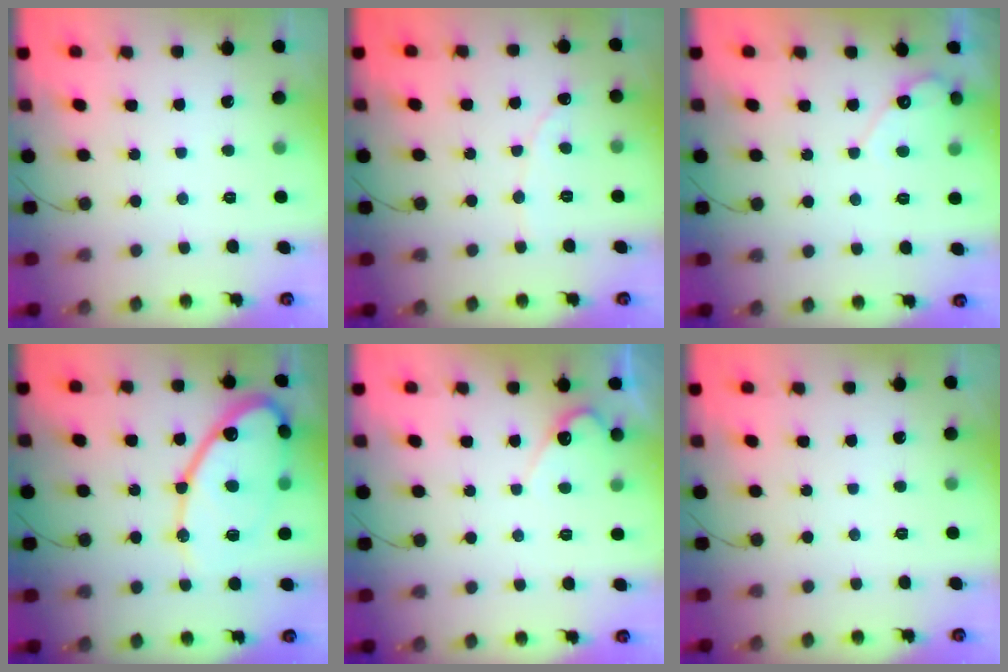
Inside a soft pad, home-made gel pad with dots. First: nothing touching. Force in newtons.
{"total": 1.8, "press": 1.8, "slide": 0.1}
{"total": 4.3, "press": 4.3, "slide": 0.3}
{"total": 18.3, "press": 18.2, "slide": 1.7}
{"total": 4.0, "press": 4.0, "slide": 0.3}
{"total": 0.0}